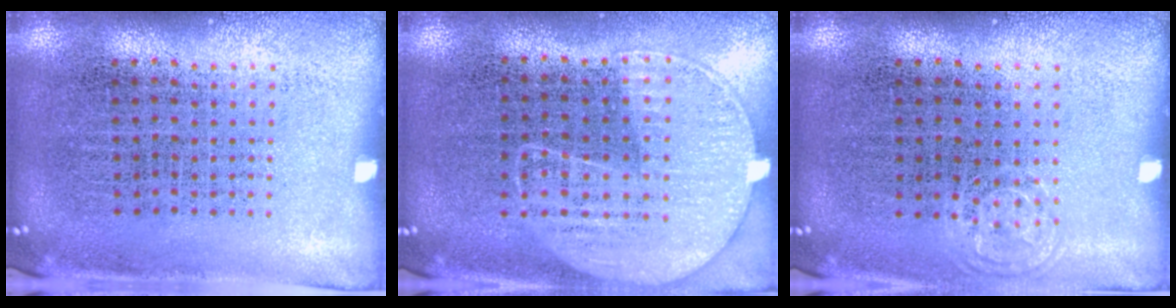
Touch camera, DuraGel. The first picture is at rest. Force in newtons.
{"total": 1.3, "press": 1.1, "slide": 0.6}
{"total": 0.5, "press": 0.5, "slide": 0.1}